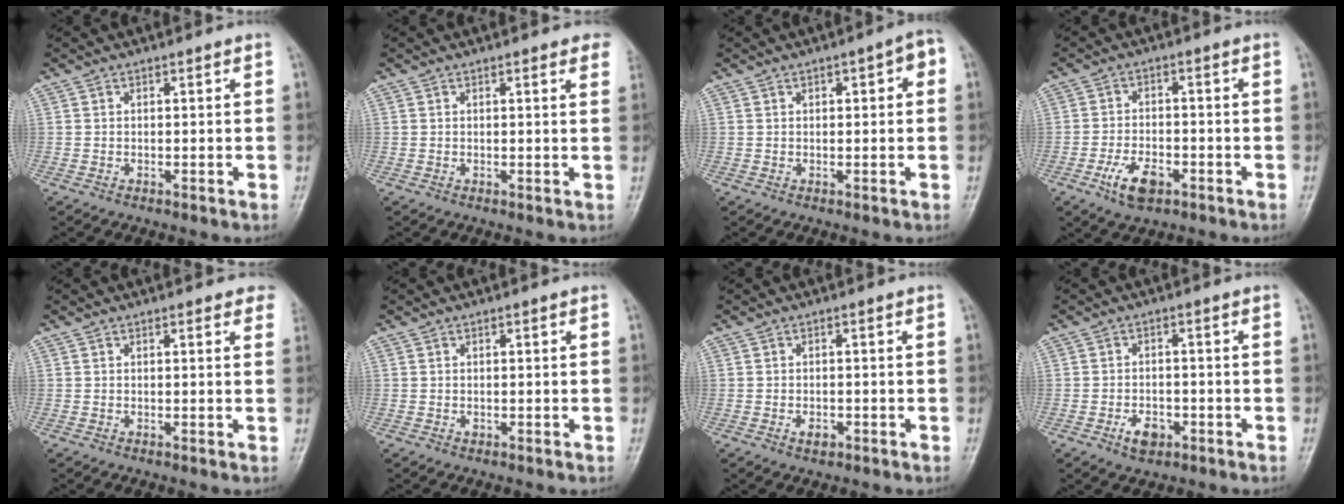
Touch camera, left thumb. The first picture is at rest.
{"total": 2.9, "force": [1.8, 1.0, 2.1], "torque": [-0.010, 0.000, 0.014]}
{"total": 4.4, "force": [1.0, 1.9, 3.8], "torque": [-0.040, 0.015, 0.009]}
{"total": 6.7, "force": [-3.4, 3.5, 4.6], "torque": [-0.082, 0.016, -0.059]}
{"total": 2.5, "force": [1.6, 1.1, 1.6], "torque": [0.002, -0.001, 0.008]}
{"total": 0.7, "force": [-0.1, 0.5, 0.4], "torque": [-0.001, 0.001, -0.001]}
{"total": 2.2, "force": [-1.1, 1.4, 1.4], "torque": [-0.021, 0.007, -0.016]}
{"total": 4.4, "force": [-2.1, 2.8, 2.6], "torque": [-0.035, 0.012, -0.034]}